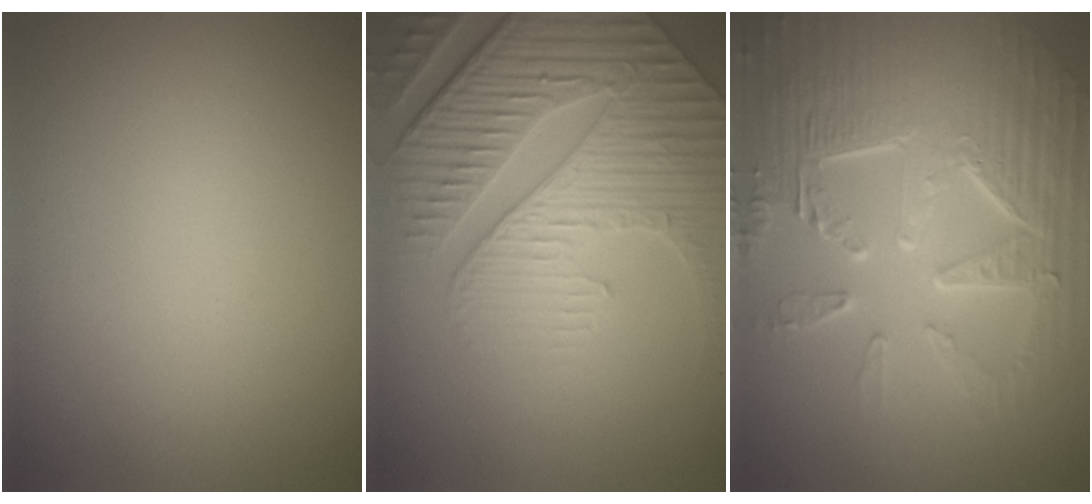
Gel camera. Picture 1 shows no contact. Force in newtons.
{"total": 8.8, "press": 6.2, "slide": 6.2}
{"total": 9.8, "press": 6.6, "slide": 7.2}